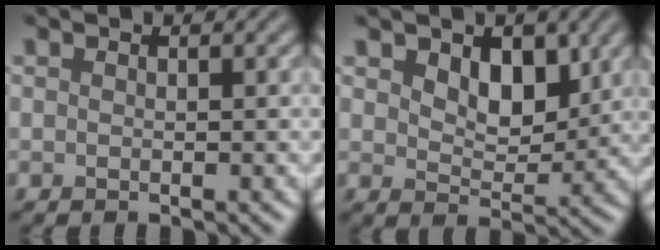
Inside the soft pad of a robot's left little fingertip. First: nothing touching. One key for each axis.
{"total": 3.8, "fx": 1.7, "fy": 2.3, "fz": 2.5, "tx": -0.047, "ty": -0.013, "tz": 0.019}